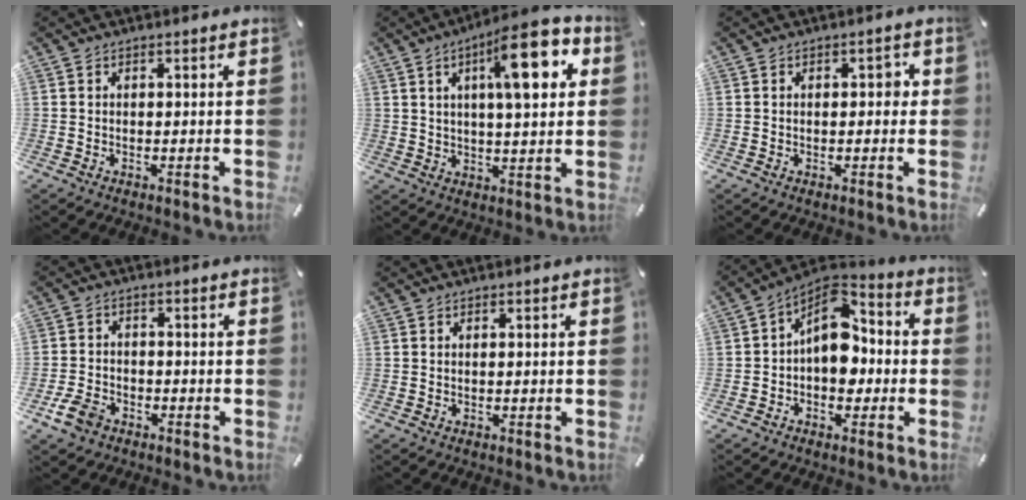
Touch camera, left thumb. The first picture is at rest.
{"total": 16.5, "force": [6.6, 5.6, 14.0], "torque": [-0.196, -0.021, 0.098]}
{"total": 2.1, "force": [0.2, 1.2, 1.7], "torque": [-0.008, 0.000, -0.005]}
{"total": 5.7, "force": [-3.1, 4.1, 2.4], "torque": [-0.053, 0.017, -0.058]}
{"total": 0.0}
{"total": 11.1, "force": [0.2, 8.0, 7.7], "torque": [-0.114, -0.011, 0.001]}